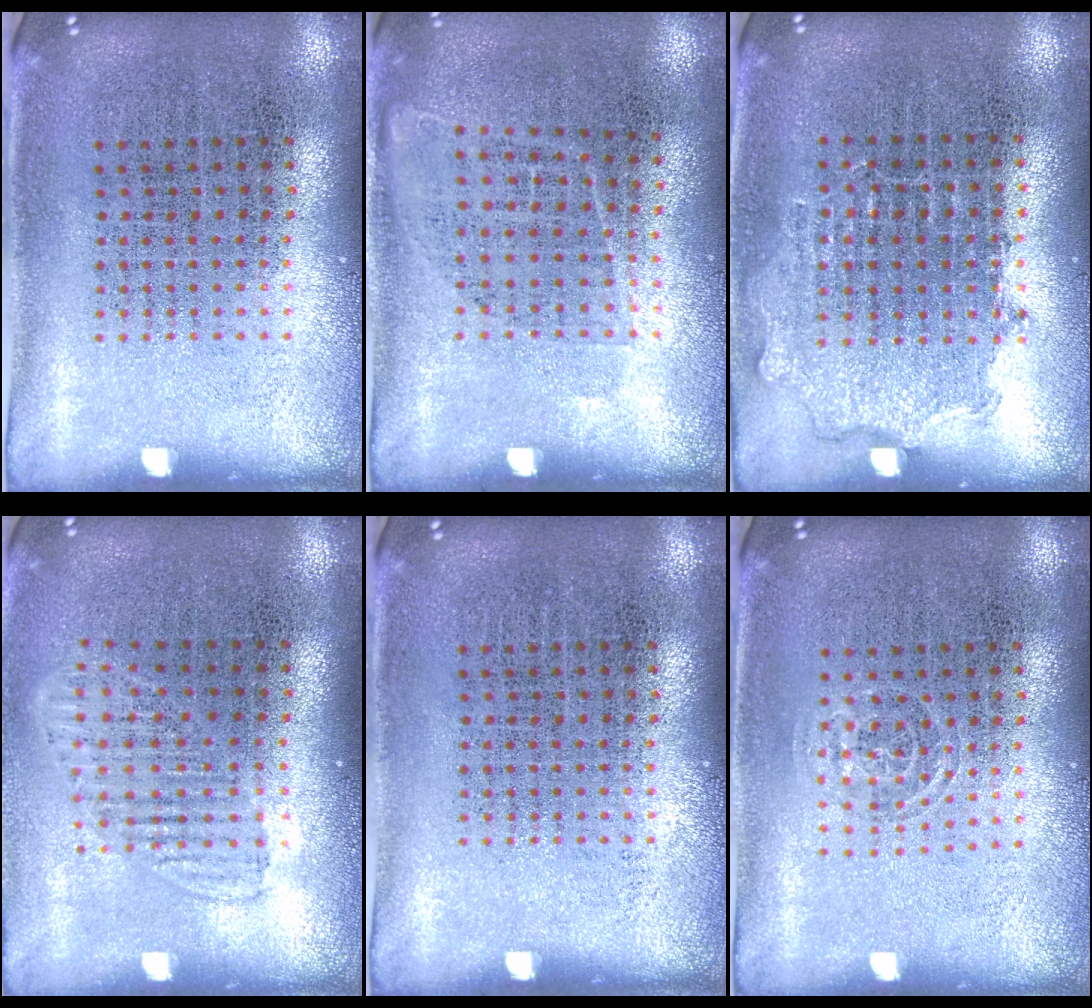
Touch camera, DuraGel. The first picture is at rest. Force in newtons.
{"total": 0.9, "press": 0.7, "slide": 0.6}
{"total": 0.8, "press": 0.7, "slide": 0.3}
{"total": 1.4, "press": 1.2, "slide": 0.7}
{"total": 0.0}
{"total": 0.8, "press": 0.6, "slide": 0.6}